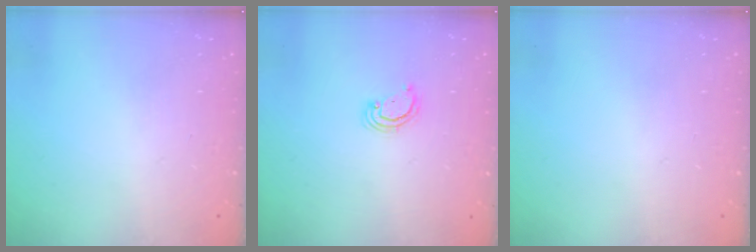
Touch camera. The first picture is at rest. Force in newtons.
{"total": 2.9, "press": 2.8, "slide": 0.3}
{"total": 0.0}